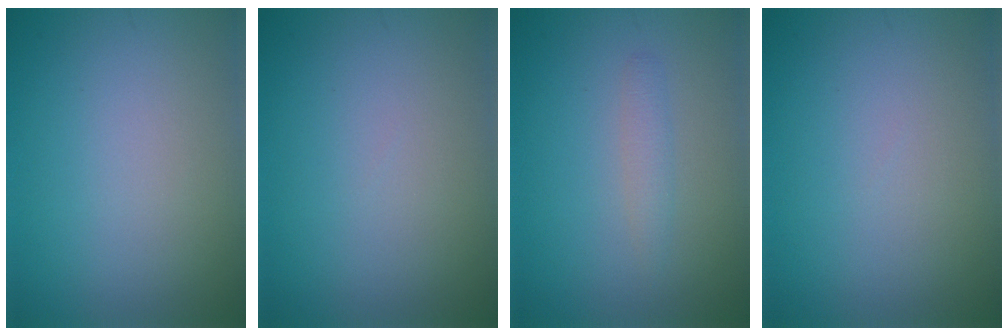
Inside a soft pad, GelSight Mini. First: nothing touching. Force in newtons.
{"total": 0.0}
{"total": 1.3, "press": 1.3, "slide": 0.1}
{"total": 0.0}